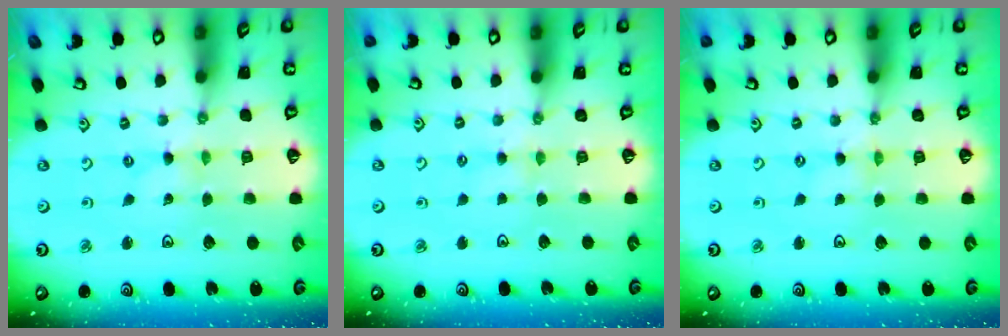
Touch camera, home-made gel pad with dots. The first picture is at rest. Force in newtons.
{"total": 2.5, "press": 2.4, "slide": 0.5}
{"total": 0.0}